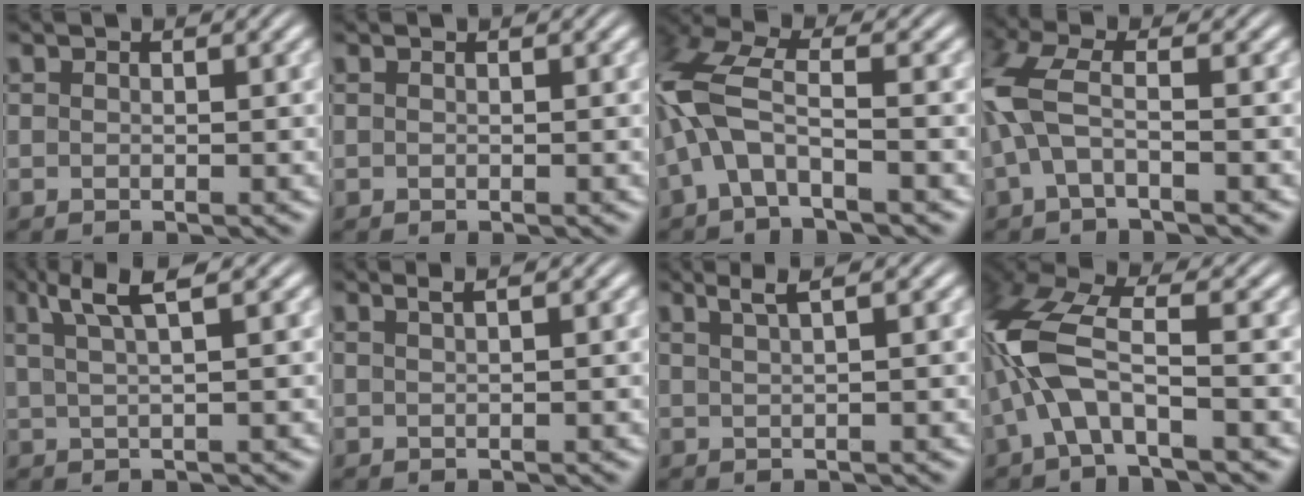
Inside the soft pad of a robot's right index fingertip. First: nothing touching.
{"total": 0.0}
{"total": 5.6, "force": [0.2, 3.3, 4.5], "torque": [-0.128, -0.012, 0.008]}
{"total": 4.5, "force": [-0.3, 2.5, 3.7], "torque": [-0.109, -0.008, 0.001]}
{"total": 4.4, "force": [2.7, 0.8, 3.4], "torque": [-0.056, 0.012, 0.043]}
{"total": 1.6, "force": [1.0, 0.1, 1.3], "torque": [-0.011, 0.007, 0.017]}
{"total": 2.8, "force": [1.9, 0.3, 2.0], "torque": [-0.020, 0.011, 0.032]}
{"total": 7.5, "force": [0.5, 4.2, 6.2], "torque": [-0.164, -0.009, 0.014]}